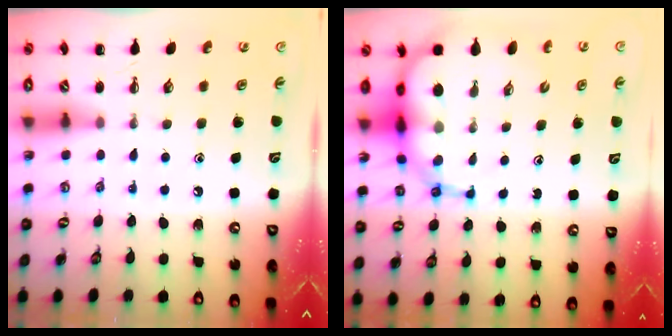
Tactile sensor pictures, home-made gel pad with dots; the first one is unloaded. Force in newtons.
{"total": 12.9, "press": 12.3, "slide": 3.9}